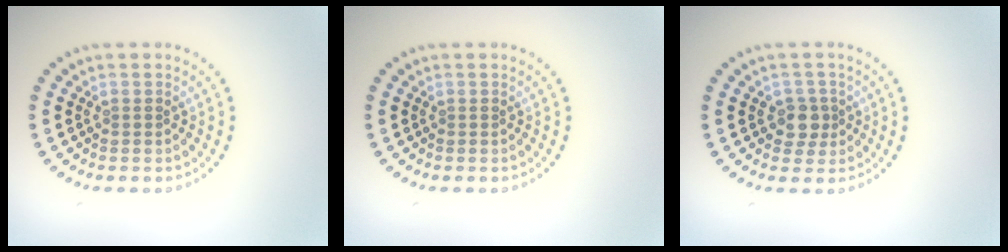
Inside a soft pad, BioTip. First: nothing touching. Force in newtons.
{"total": 0.0}
{"total": 1.9, "press": 1.8, "slide": 0.9}